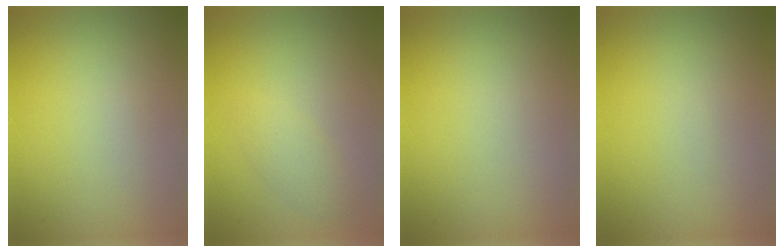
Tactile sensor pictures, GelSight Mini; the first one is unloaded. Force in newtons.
{"total": 1.6, "press": 1.6, "slide": 0.0}
{"total": 0.0}
{"total": 0.0}